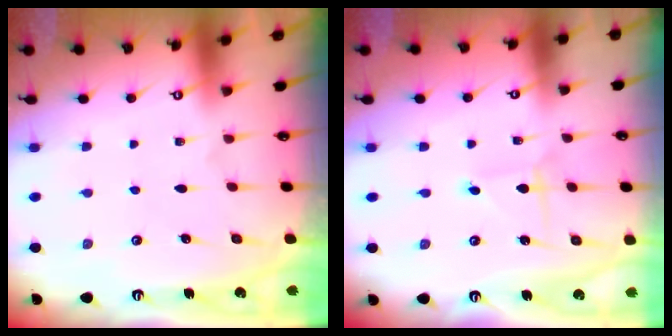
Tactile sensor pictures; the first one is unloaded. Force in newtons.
{"total": 2.2, "press": 2.2, "slide": 0.2}